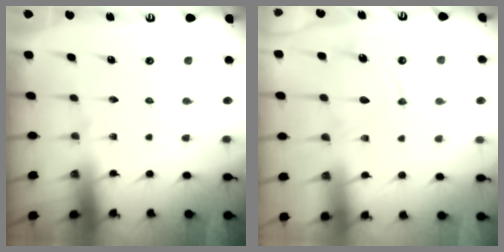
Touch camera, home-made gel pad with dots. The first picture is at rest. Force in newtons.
{"total": 11.7, "press": 11.7, "slide": 1.1}